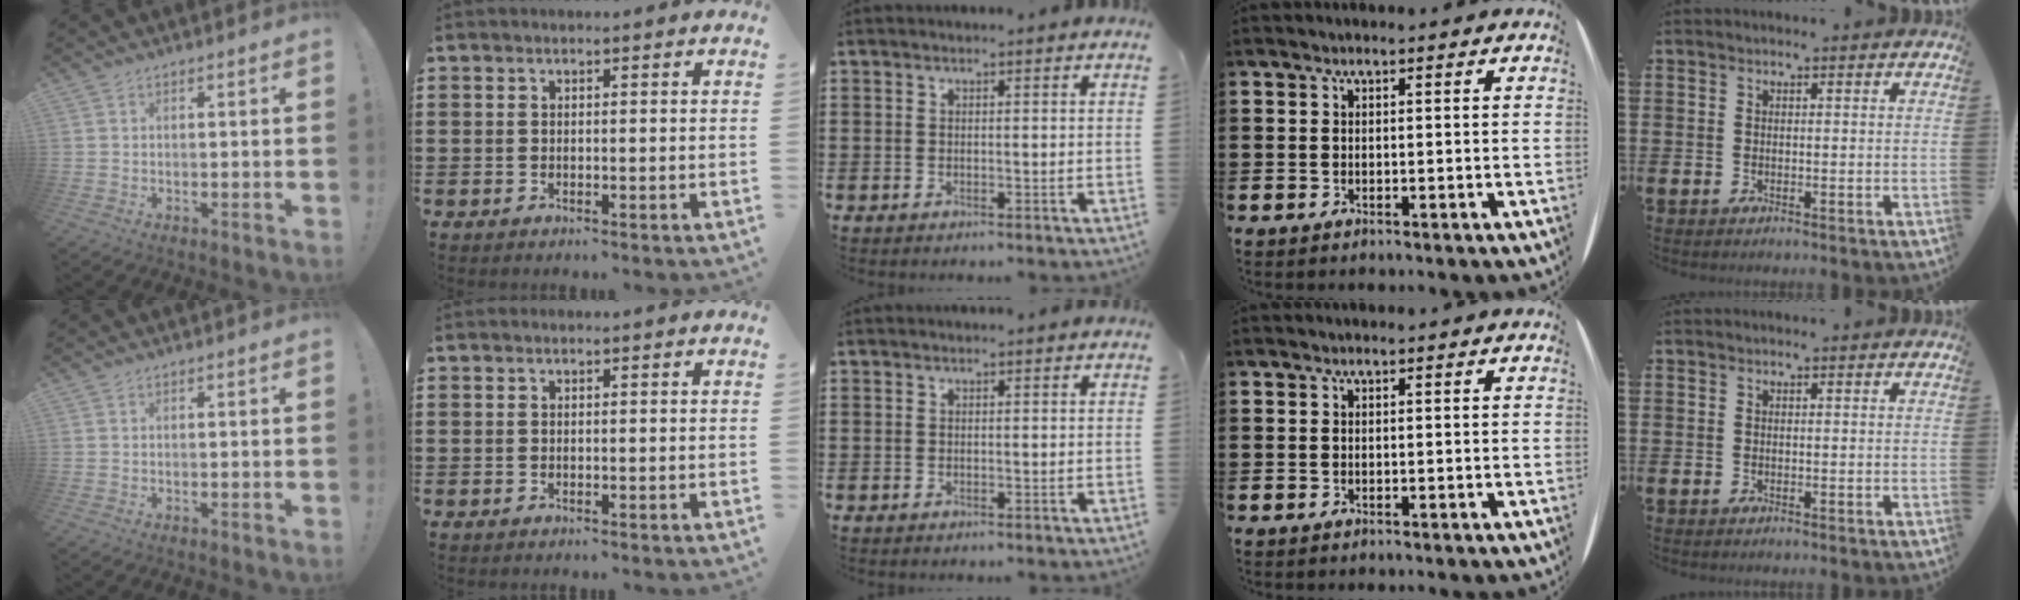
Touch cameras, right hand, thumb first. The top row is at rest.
{}